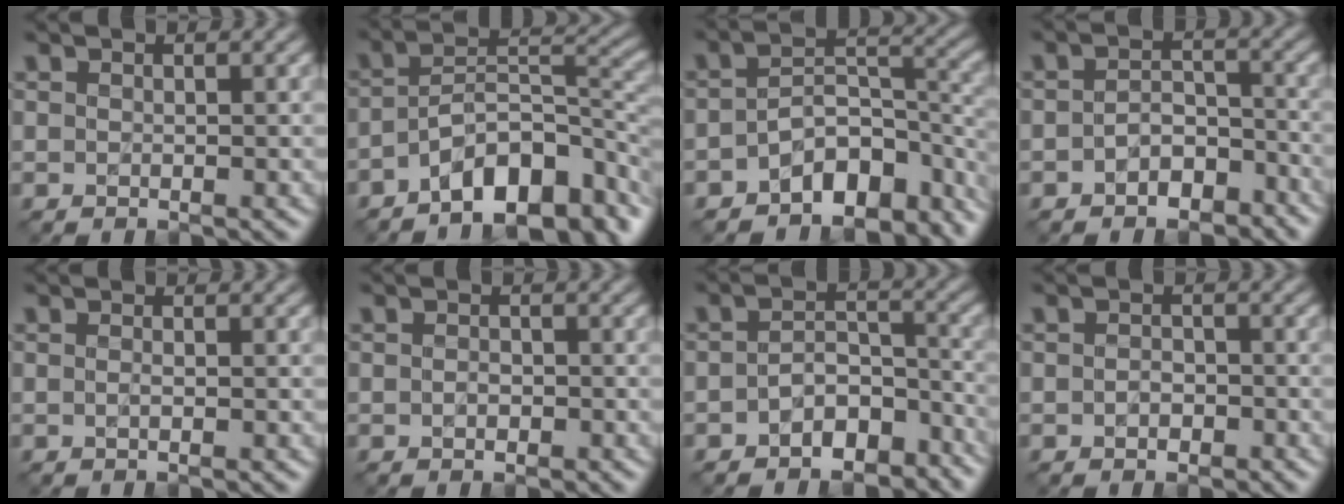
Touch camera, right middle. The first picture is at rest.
{"total": 9.6, "force": [-5.8, 3.6, 6.6], "torque": [-0.087, 0.007, -0.106]}
{"total": 7.8, "force": [-4.7, 4.1, 4.6], "torque": [-0.052, -0.005, -0.078]}
{"total": 3.5, "force": [-2.0, 2.0, 2.0], "torque": [-0.035, 0.005, -0.036]}
{"total": 0.7, "force": [0.0, 0.2, 0.7], "torque": [-0.008, 0.000, -0.003]}
{"total": 0.9, "force": [-0.3, 0.6, 0.6], "torque": [-0.012, 0.001, -0.006]}
{"total": 4.8, "force": [-3.0, 2.7, 2.6], "torque": [-0.038, -0.001, -0.055]}
{"total": 1.3, "force": [-0.5, 0.9, 0.7], "torque": [-0.014, 0.002, -0.011]}